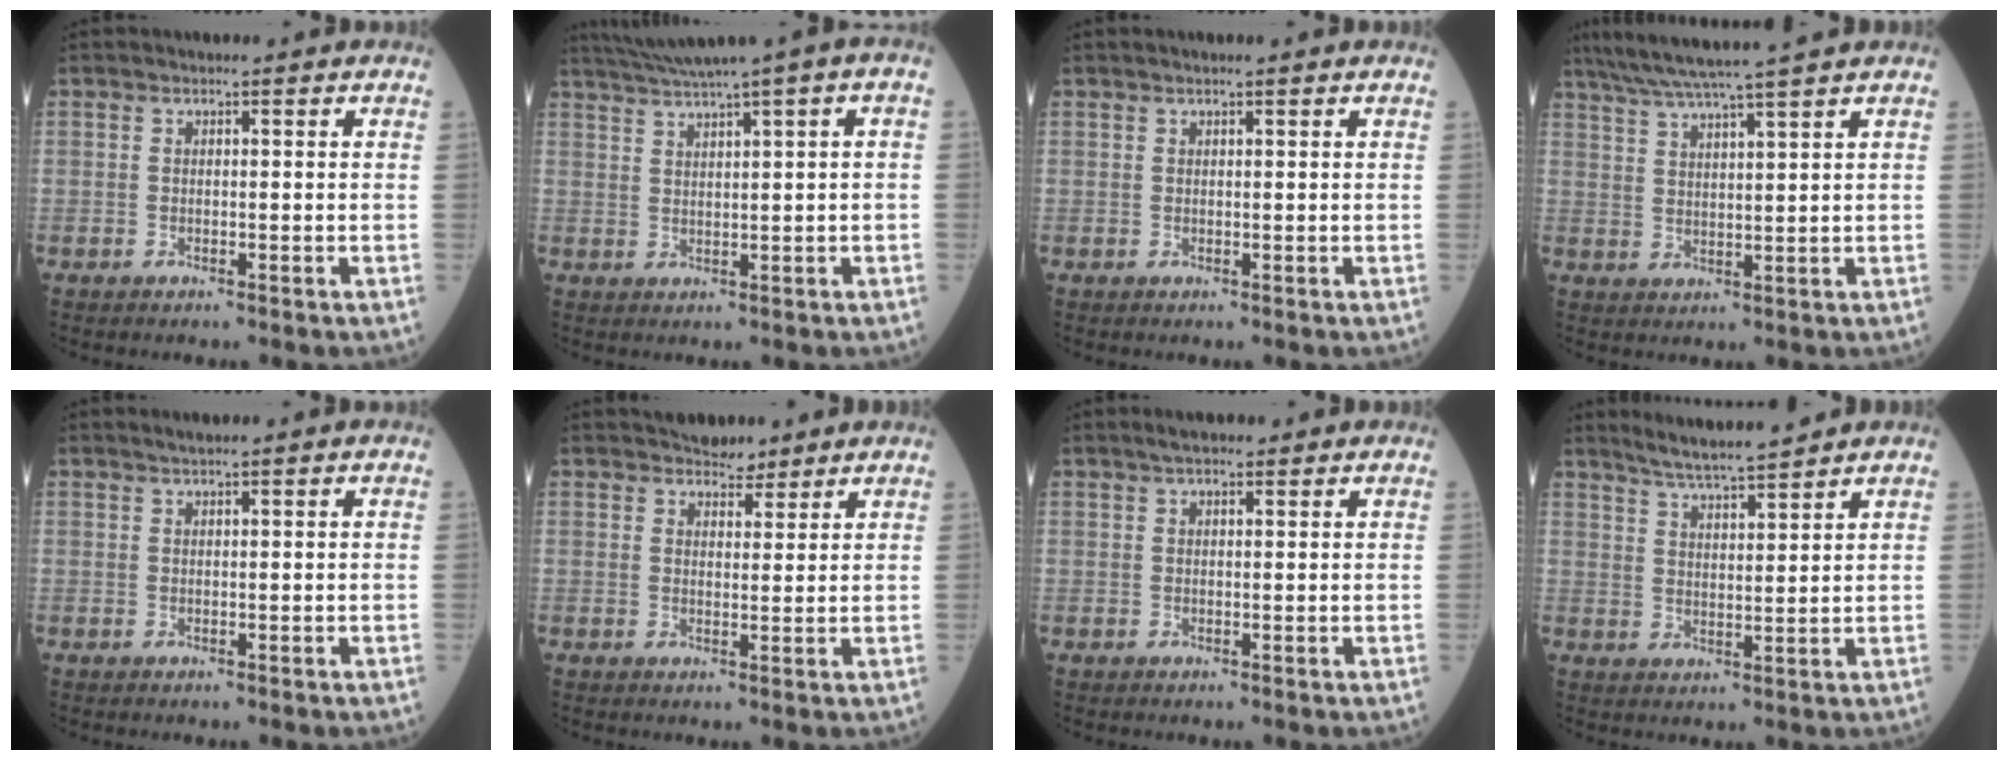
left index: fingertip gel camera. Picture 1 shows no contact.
{"total": 6.8, "force": [4.5, -1.0, 5.0], "torque": [-0.086, 0.026, 0.079]}
{"total": 1.5, "force": [1.3, 0.1, 0.7], "torque": [-0.009, 0.015, 0.020]}
{"total": 11.5, "force": [9.7, -1.1, 6.0], "torque": [-0.102, 0.024, 0.151]}
{"total": 0.9, "force": [0.8, 0.0, 0.4], "torque": [-0.009, 0.003, 0.018]}
{"total": 3.6, "force": [3.1, 1.6, 0.7], "torque": [-0.008, 0.005, 0.046]}
{"total": 3.1, "force": [2.4, 1.0, 1.7], "torque": [-0.028, 0.019, 0.037]}
{"total": 7.5, "force": [6.9, 0.0, 2.9], "torque": [-0.057, 0.008, 0.120]}